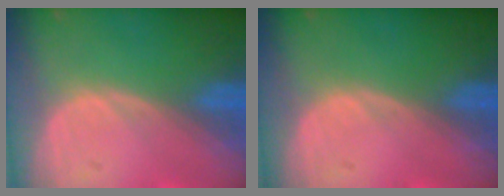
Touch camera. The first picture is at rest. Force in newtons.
{"total": 0.0}